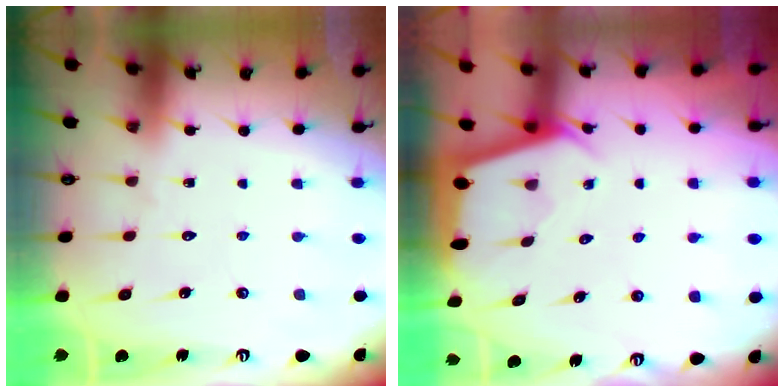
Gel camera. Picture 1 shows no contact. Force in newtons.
{"total": 2.3, "press": 2.3, "slide": 0.3}